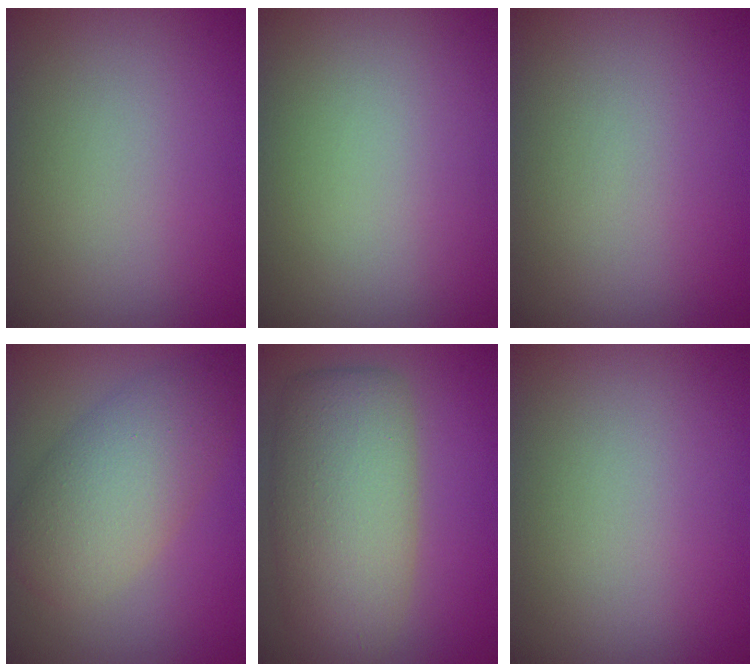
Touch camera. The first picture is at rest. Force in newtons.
{"total": 0.0}
{"total": 0.0}
{"total": 6.2, "press": 6.2, "slide": 0.3}
{"total": 8.0, "press": 8.0, "slide": 0.5}
{"total": 0.0}